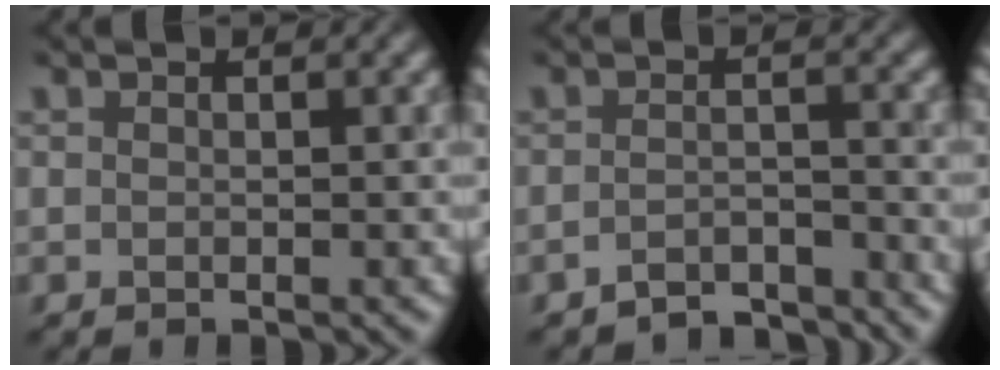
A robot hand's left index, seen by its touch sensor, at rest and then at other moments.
{"total": 3.1, "force": [-3.0, 0.4, 0.7], "torque": [-0.015, 0.004, -0.055]}